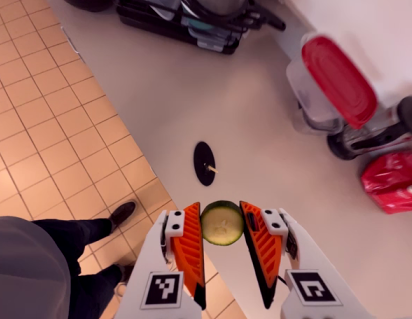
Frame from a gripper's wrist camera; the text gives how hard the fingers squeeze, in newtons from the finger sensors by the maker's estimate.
{"total": 8.7, "left": 8.8, "right": 8.6}